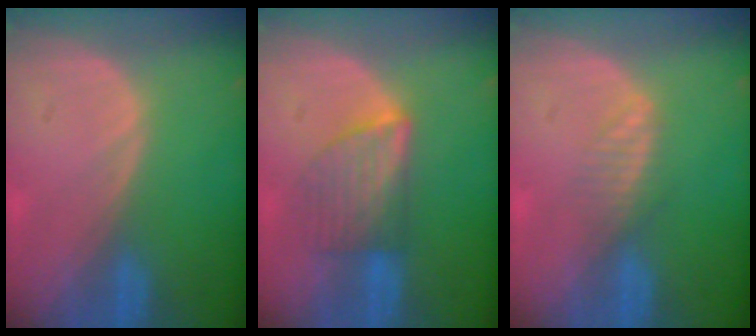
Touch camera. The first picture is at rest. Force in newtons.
{"total": 6.0, "press": 6.0, "slide": 1.0}
{"total": 2.3, "press": 2.3, "slide": 0.1}